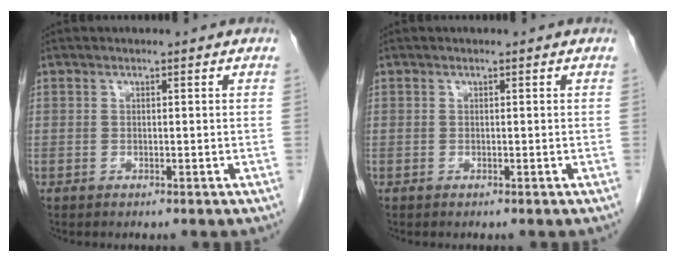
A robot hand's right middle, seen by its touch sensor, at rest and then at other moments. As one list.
[{"total": 0.0}]